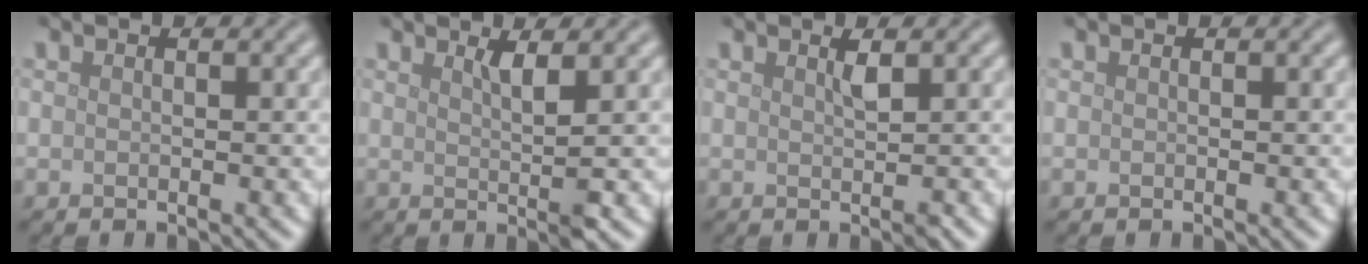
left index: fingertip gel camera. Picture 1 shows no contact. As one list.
[{"total": 2.2, "force": [1.0, 0.4, 2.0], "torque": [-0.028, -0.002, 0.012]}, {"total": 1.2, "force": [0.5, 0.1, 1.1], "torque": [-0.018, -0.001, 0.007]}, {"total": 0.0}]